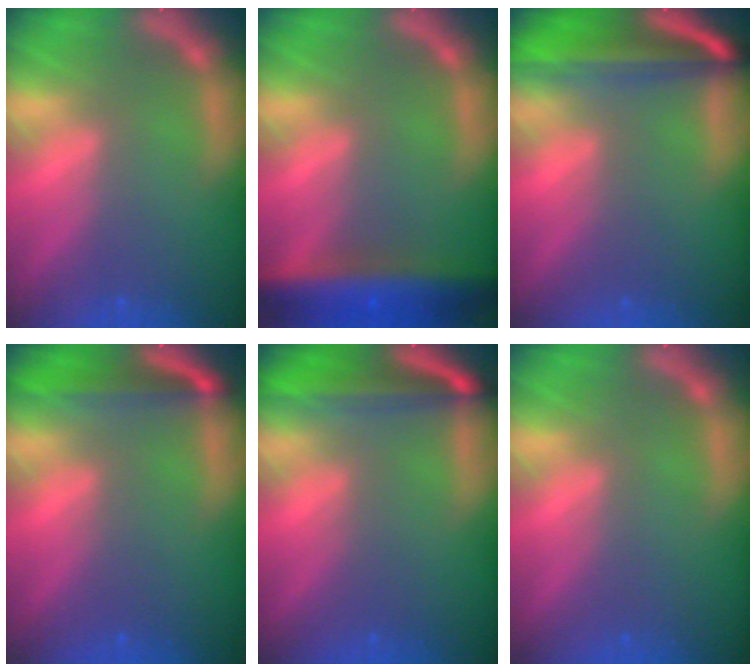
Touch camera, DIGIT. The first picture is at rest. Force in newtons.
{"total": 8.5}
{"total": 9.0}
{"total": 4.4}
{"total": 6.6}
{"total": 0.0}